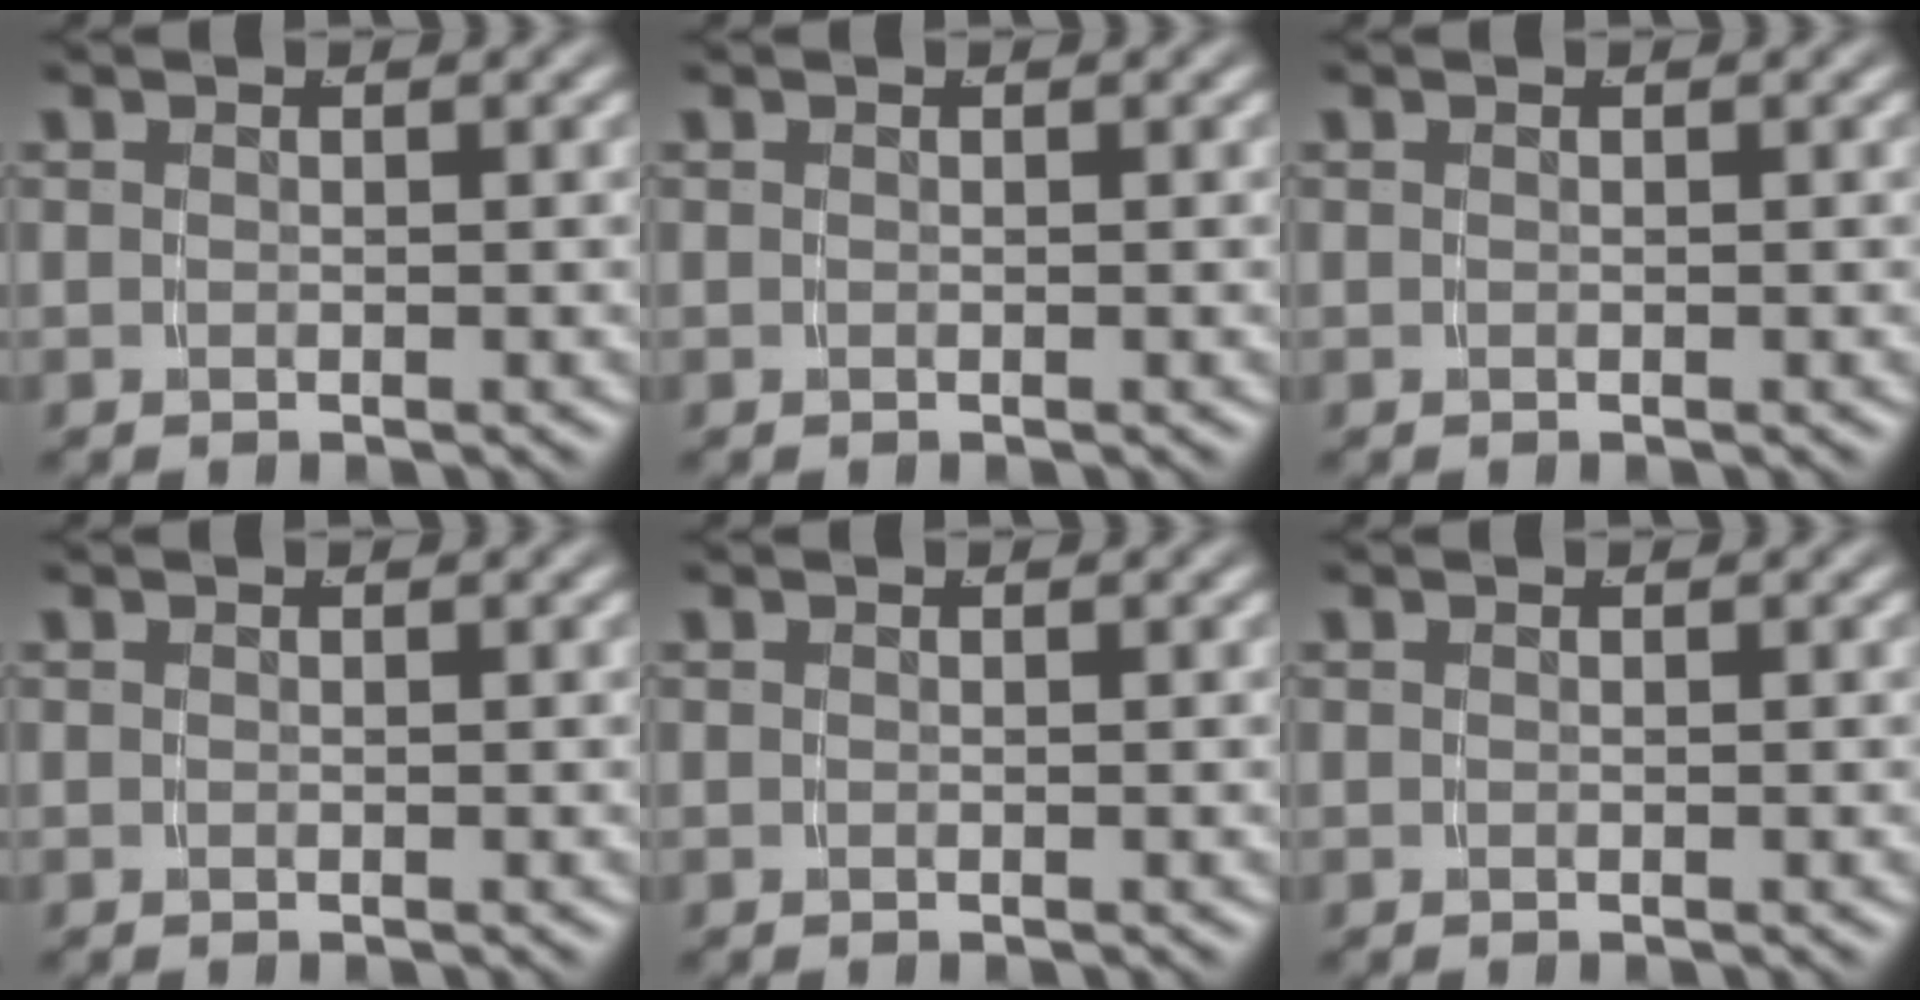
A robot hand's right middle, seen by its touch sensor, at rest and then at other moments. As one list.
[{"total": 0.0}, {"total": 0.0}, {"total": 0.0}, {"total": 0.0}, {"total": 0.0}]